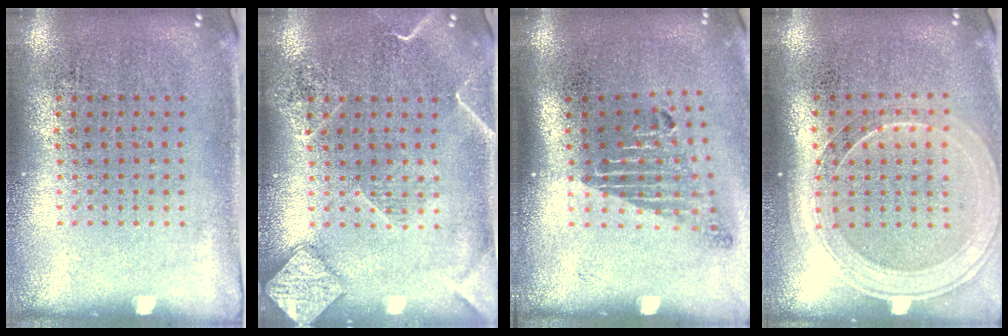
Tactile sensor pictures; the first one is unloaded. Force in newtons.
{"total": 2.8, "press": 2.8, "slide": 0.3}
{"total": 1.8, "press": 1.3, "slide": 1.3}
{"total": 1.8, "press": 1.6, "slide": 0.8}